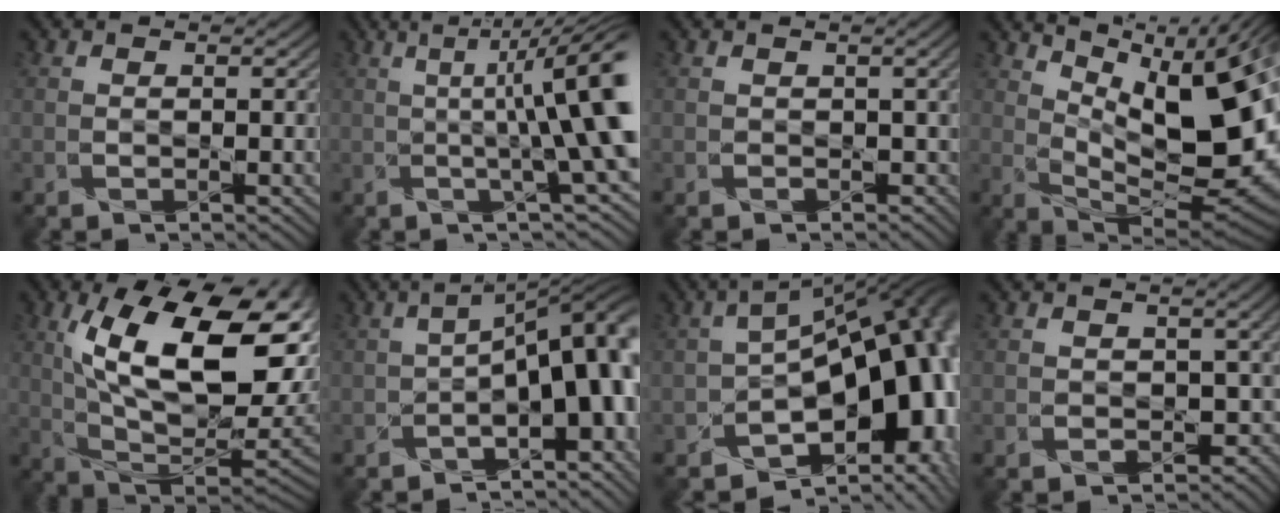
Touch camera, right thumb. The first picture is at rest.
{"total": 11.0, "force": [0.7, 1.9, 10.8], "torque": [-0.137, 0.013, 0.020]}
{"total": 0.8, "force": [0.0, 0.5, -0.5], "torque": [0.017, -0.004, 0.007]}
{"total": 15.0, "force": [5.3, 5.5, 12.9], "torque": [-0.196, 0.001, 0.101]}
{"total": 17.9, "force": [5.0, 8.9, 14.7], "torque": [-0.244, 0.013, 0.085]}
{"total": 11.8, "force": [-2.3, 4.9, 10.5], "torque": [-0.135, -0.015, -0.024]}
{"total": 17.7, "force": [-4.5, 10.0, 13.9], "torque": [-0.149, -0.035, -0.036]}
{"total": 3.6, "force": [-0.2, 3.3, 1.3], "torque": [-0.019, -0.020, -0.001]}